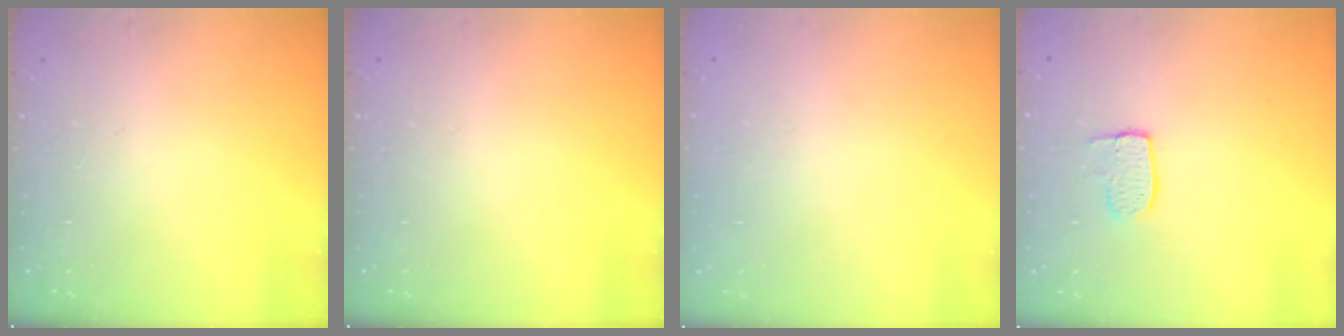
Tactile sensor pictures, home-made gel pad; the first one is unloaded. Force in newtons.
{"total": 0.0}
{"total": 0.0}
{"total": 6.7, "press": 6.7, "slide": 0.2}